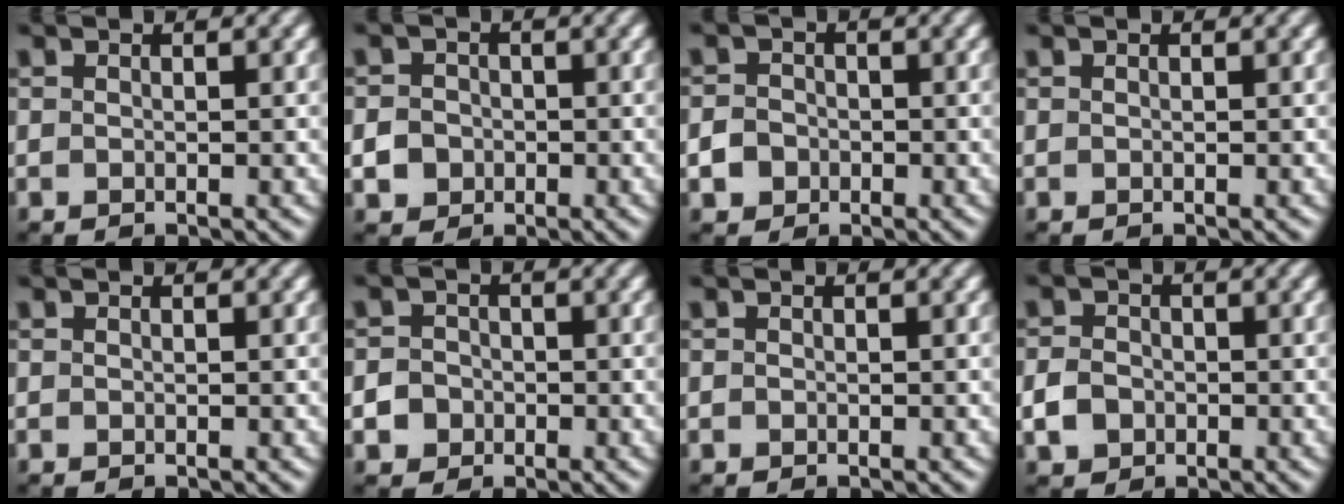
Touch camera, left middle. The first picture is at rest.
{"total": 3.7, "force": [-1.5, 3.3, 0.9], "torque": [0.003, 0.002, -0.040]}
{"total": 3.0, "force": [-1.4, 2.5, 0.7], "torque": [0.006, 0.000, -0.035]}
{"total": 0.0}
{"total": 0.0}
{"total": 3.6, "force": [-1.7, 3.1, 0.5], "torque": [0.015, 0.002, -0.046]}
{"total": 0.0}
{"total": 2.5, "force": [-1.1, 2.0, 0.9], "torque": [-0.018, 0.002, -0.025]}